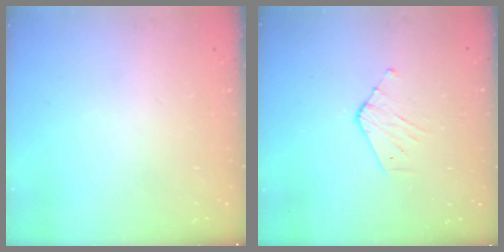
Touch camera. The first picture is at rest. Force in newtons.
{"total": 3.0, "press": 3.0, "slide": 0.3}